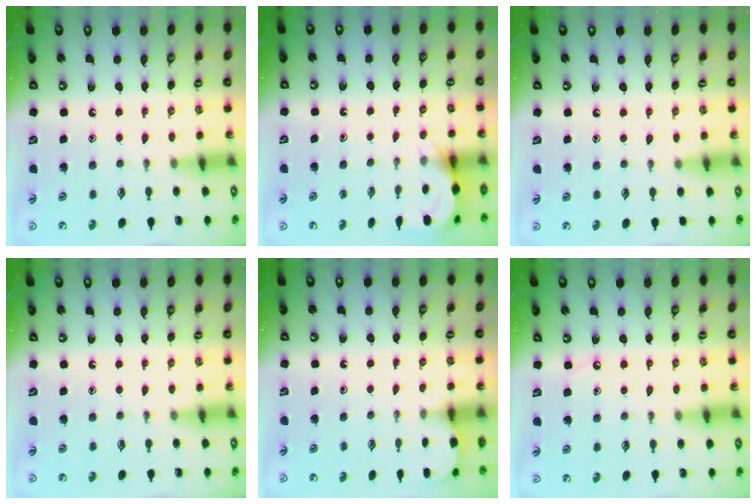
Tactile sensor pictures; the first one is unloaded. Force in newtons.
{"total": 4.0, "press": 3.9, "slide": 0.6}
{"total": 4.0, "press": 3.9, "slide": 0.5}
{"total": 0.0}
{"total": 1.3, "press": 1.3, "slide": 0.1}
{"total": 2.4, "press": 2.4, "slide": 0.3}